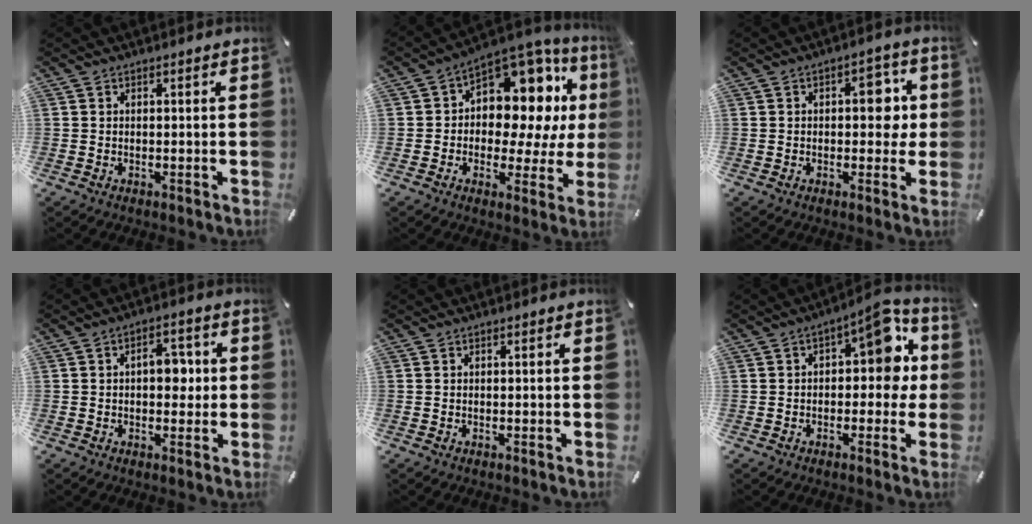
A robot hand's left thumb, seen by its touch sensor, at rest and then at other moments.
{"total": 13.6, "force": [4.2, 9.4, 8.9], "torque": [-0.111, -0.054, 0.075]}
{"total": 7.8, "force": [0.8, 4.7, 6.1], "torque": [-0.061, -0.004, 0.001]}
{"total": 6.3, "force": [0.4, 3.7, 5.1], "torque": [-0.066, 0.002, -0.003]}
{"total": 0.0}
{"total": 10.2, "force": [2.7, 5.2, 8.3], "torque": [-0.095, -0.019, 0.038]}